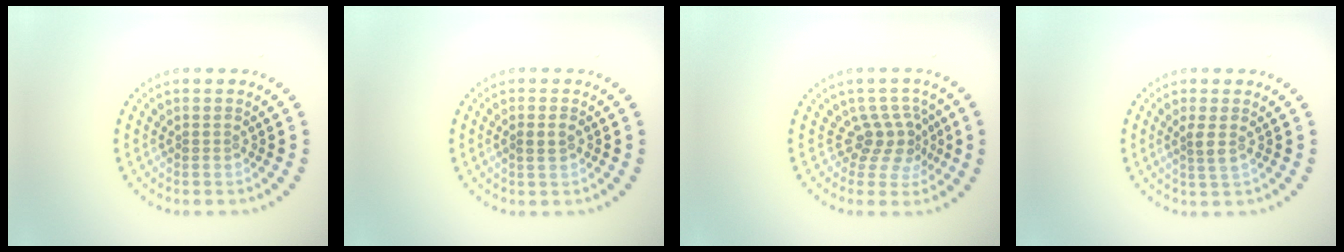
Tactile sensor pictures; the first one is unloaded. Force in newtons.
{"total": 1.3, "press": 1.2, "slide": 0.5}
{"total": 2.7, "press": 1.9, "slide": 2.0}
{"total": 1.5, "press": 1.2, "slide": 0.9}